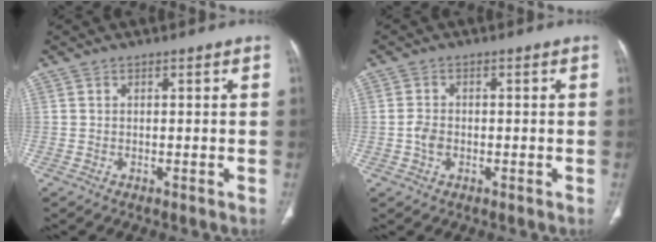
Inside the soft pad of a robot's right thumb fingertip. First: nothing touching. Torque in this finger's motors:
{"motor_torque": [0.63, 0.55, 0.11, -0.28, 0.03]}